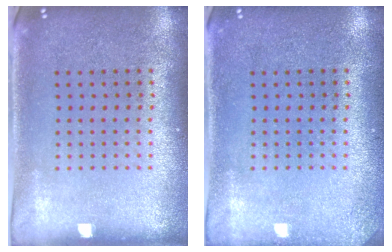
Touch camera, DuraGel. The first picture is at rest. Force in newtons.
{"total": 1.2, "press": 1.2, "slide": 0.1}